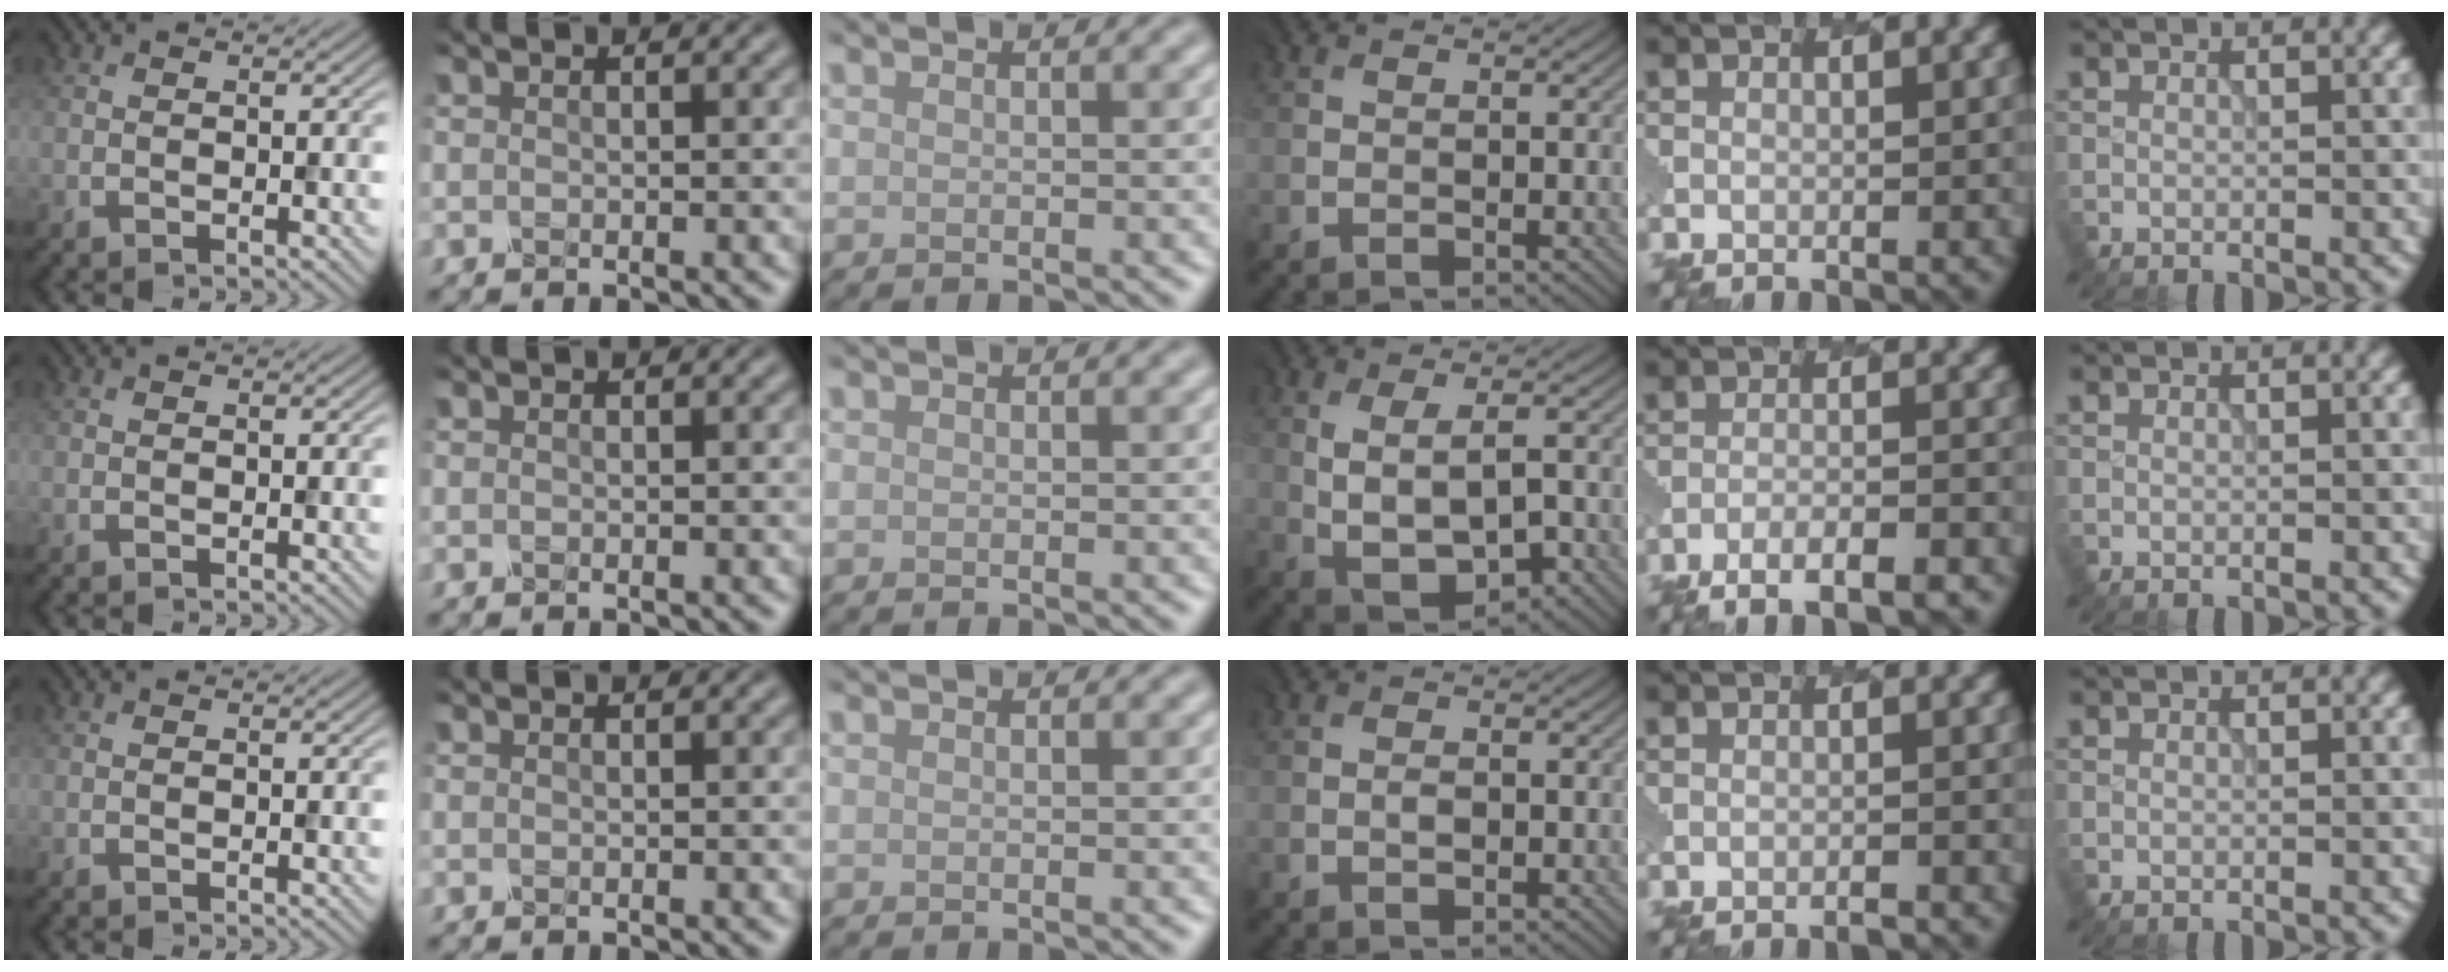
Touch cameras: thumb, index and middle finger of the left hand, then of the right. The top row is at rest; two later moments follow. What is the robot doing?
{"motion": "dispense", "object": "pipette"}